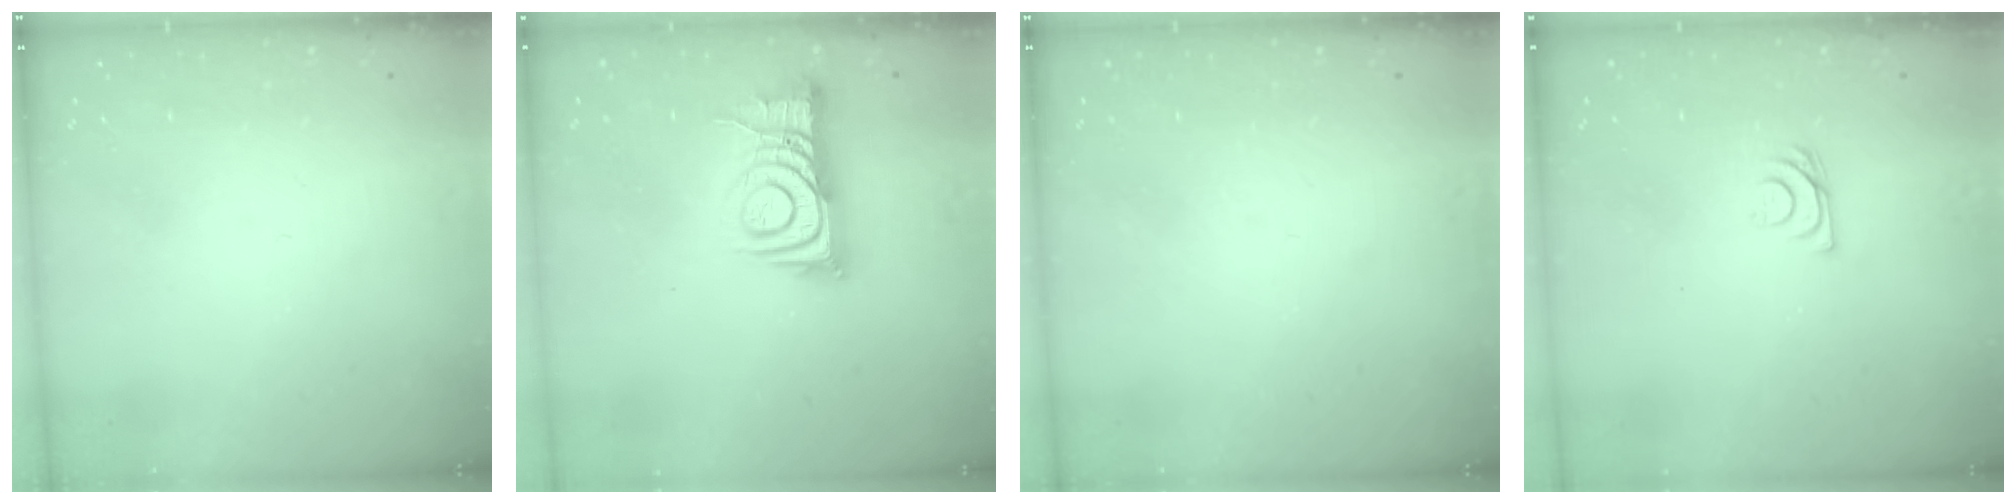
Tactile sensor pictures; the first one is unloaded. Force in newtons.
{"total": 10.6, "press": 10.6, "slide": 1.0}
{"total": 0.0}
{"total": 6.1, "press": 6.0, "slide": 0.8}